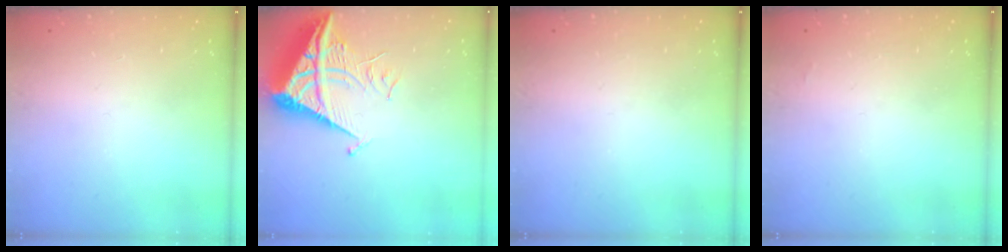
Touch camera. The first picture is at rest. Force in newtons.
{"total": 8.5, "press": 8.5, "slide": 0.8}
{"total": 0.0}
{"total": 1.3, "press": 1.3, "slide": 0.2}